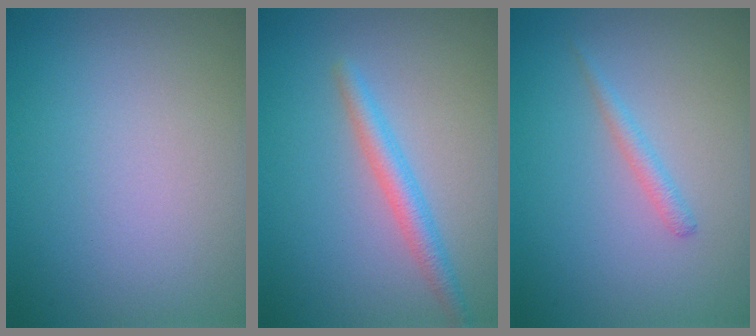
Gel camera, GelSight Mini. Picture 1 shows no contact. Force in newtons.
{"total": 2.4, "press": 2.4, "slide": 0.0}
{"total": 1.2, "press": 1.1, "slide": 0.1}